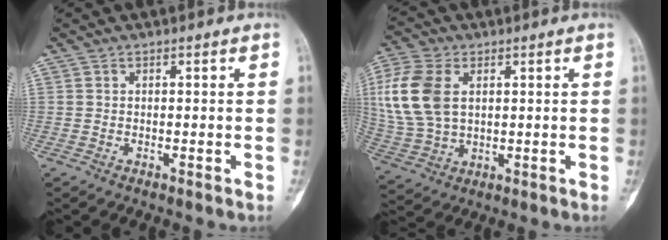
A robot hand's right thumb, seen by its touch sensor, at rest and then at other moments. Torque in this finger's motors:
{"motor_torque": [1.09, 1.64, 1.09, 0.16, 0.10]}